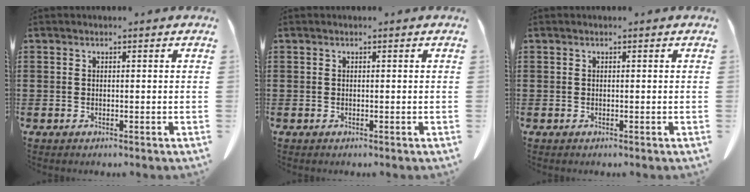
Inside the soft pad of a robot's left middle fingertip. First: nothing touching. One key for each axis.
{"total": 0.0}
{"total": 0.0}